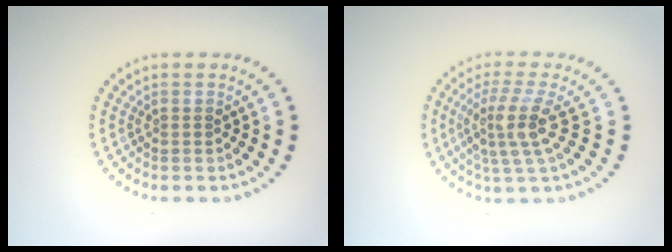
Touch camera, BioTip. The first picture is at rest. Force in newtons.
{"total": 3.9, "press": 2.8, "slide": 2.7}